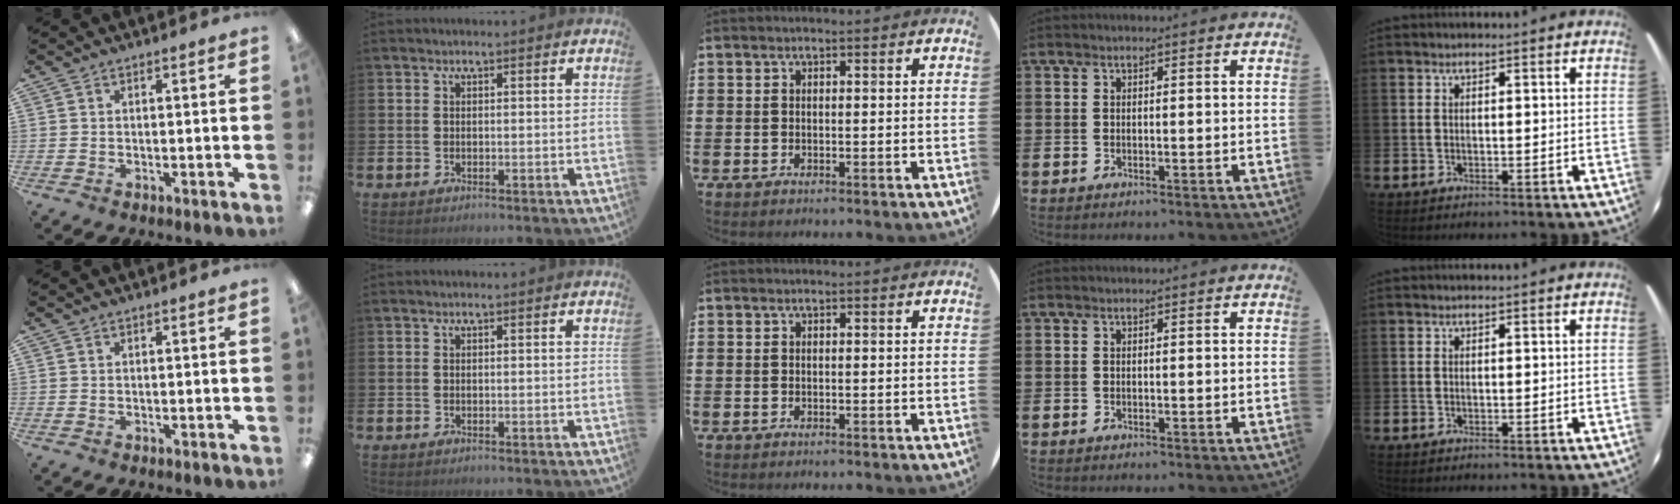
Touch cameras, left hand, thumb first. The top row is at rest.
{}